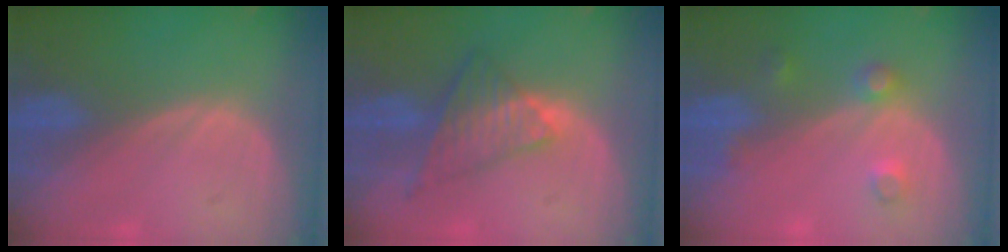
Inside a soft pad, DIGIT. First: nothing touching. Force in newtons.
{"total": 7.6, "press": 6.4, "slide": 4.1}
{"total": 3.4, "press": 3.2, "slide": 1.1}